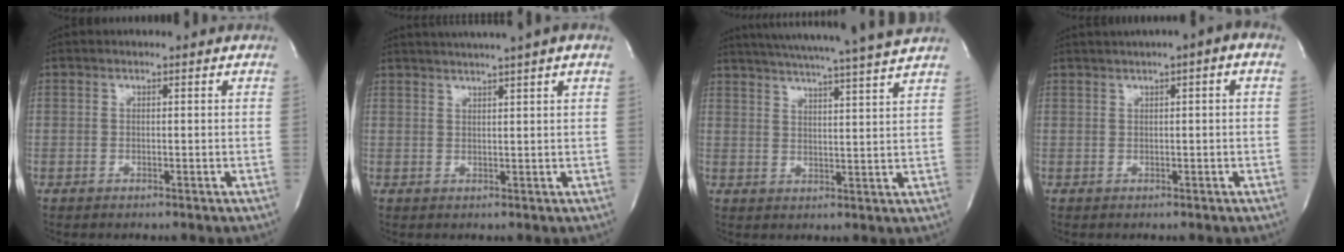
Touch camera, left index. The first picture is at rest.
{"total": 8.1, "force": [6.6, -1.2, 4.6], "torque": [-0.071, 0.024, 0.083]}
{"total": 18.4, "force": [16.7, -1.7, 7.7], "torque": [-0.135, -0.025, 0.223]}
{"total": 4.3, "force": [1.9, 0.2, 3.8], "torque": [-0.062, 0.019, 0.028]}